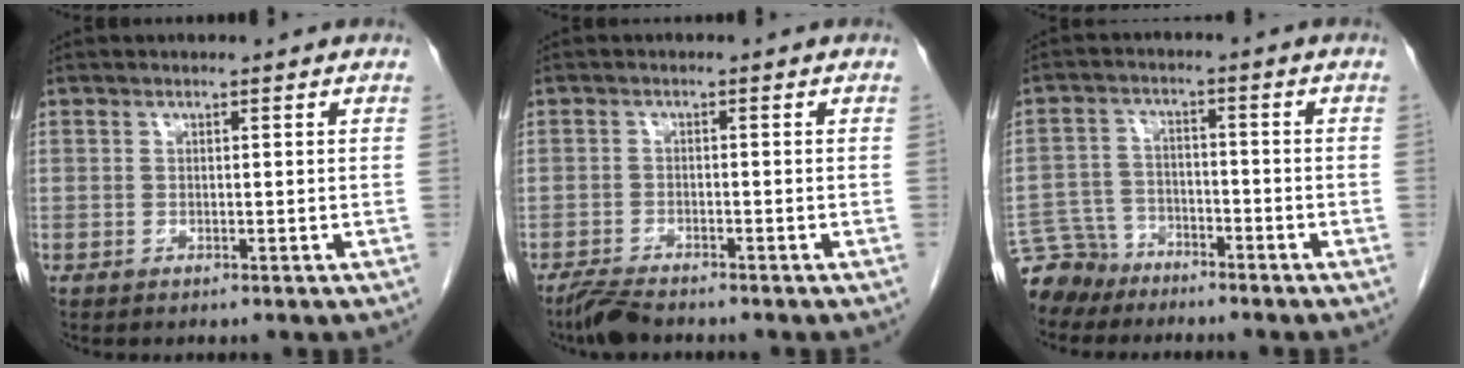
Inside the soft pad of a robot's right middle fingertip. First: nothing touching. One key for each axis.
{"total": 3.8, "fx": -3.3, "fy": 0.5, "fz": 1.6, "tx": -0.034, "ty": -0.011, "tz": -0.063}
{"total": 6.7, "fx": -5.9, "fy": 3.2, "fz": -0.2, "tx": 0.002, "ty": -0.002, "tz": -0.113}